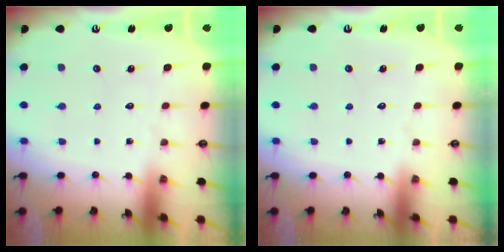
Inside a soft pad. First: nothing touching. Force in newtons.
{"total": 0.0}